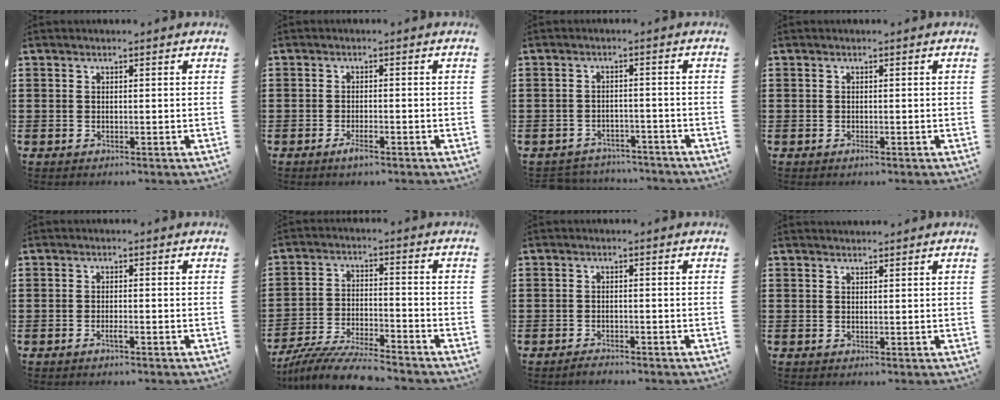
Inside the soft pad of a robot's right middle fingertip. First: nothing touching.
{"total": 2.2, "force": [-1.3, 0.5, 1.7], "torque": [-0.037, -0.004, -0.026]}
{"total": 3.0, "force": [-2.9, 0.6, -0.2], "torque": [-0.005, 0.000, -0.065]}
{"total": 0.5, "force": [-0.3, 0.2, 0.4], "torque": [-0.009, -0.005, -0.005]}
{"total": 1.3, "force": [-0.8, 0.1, 1.0], "torque": [-0.020, -0.003, -0.014]}
{"total": 7.6, "force": [-7.2, 0.2, 2.5], "torque": [-0.050, -0.001, -0.140]}
{"total": 1.3, "force": [-1.3, 0.3, 0.2], "torque": [-0.006, 0.001, -0.026]}
{"total": 1.0, "force": [1.0, 0.0, 0.0], "torque": [-0.002, -0.001, 0.020]}